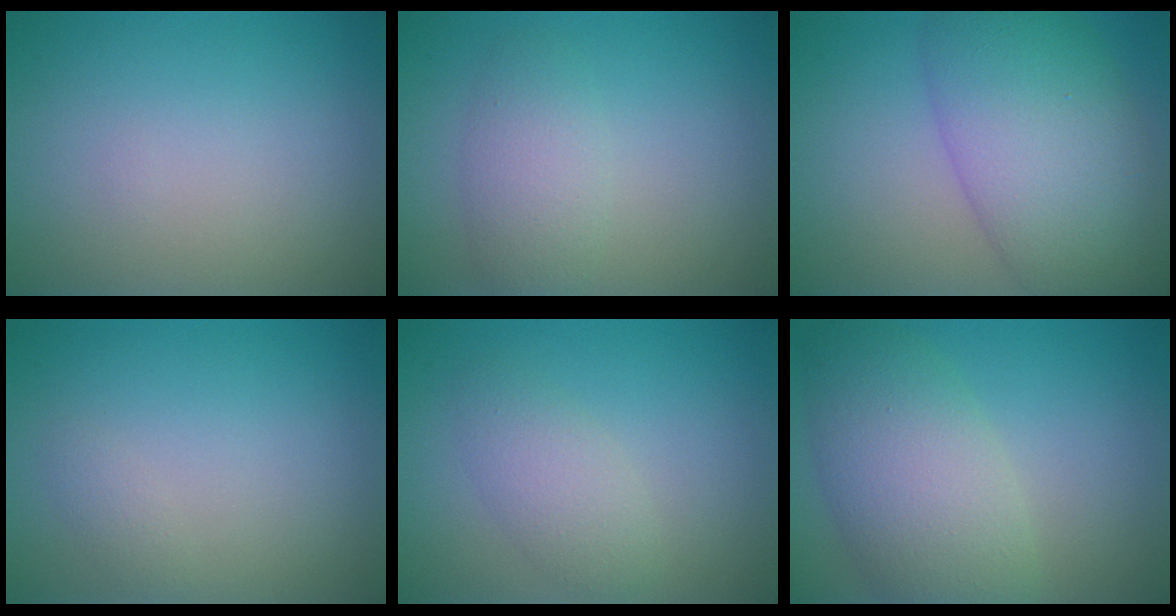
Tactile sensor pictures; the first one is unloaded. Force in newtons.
{"total": 3.0, "press": 3.0, "slide": 0.1}
{"total": 9.6, "press": 9.6, "slide": 0.4}
{"total": 0.8, "press": 0.8, "slide": 0.0}
{"total": 2.7, "press": 2.7, "slide": 0.1}
{"total": 7.0, "press": 7.0, "slide": 0.6}